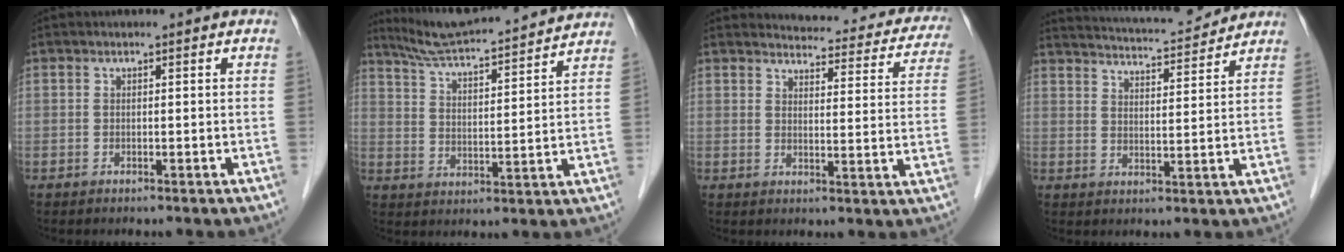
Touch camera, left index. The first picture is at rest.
{"total": 17.4, "force": [16.3, 0.5, 6.2], "torque": [-0.111, 0.014, 0.241]}
{"total": 17.8, "force": [16.8, 4.2, 4.3], "torque": [-0.025, -0.043, 0.169]}
{"total": 13.0, "force": [12.4, 0.9, 3.8], "torque": [-0.073, 0.012, 0.179]}